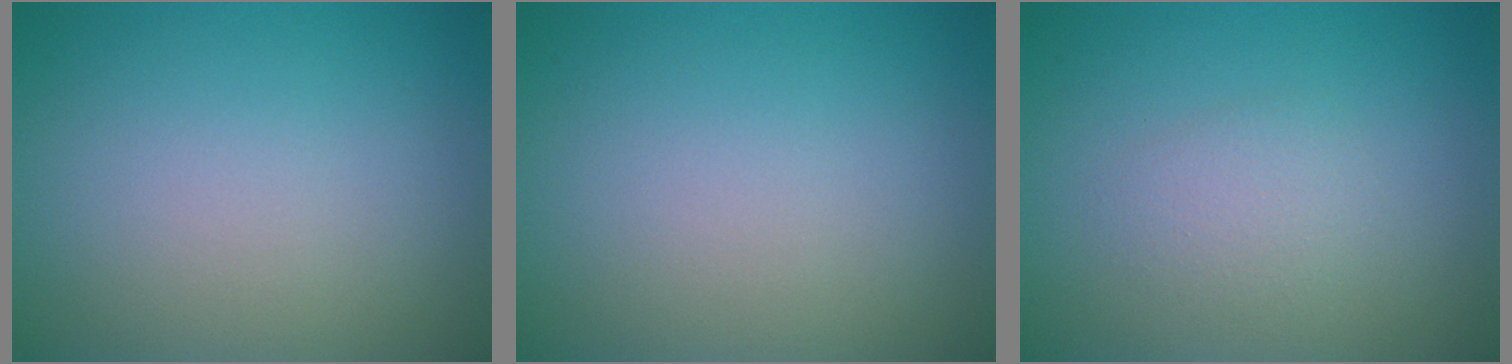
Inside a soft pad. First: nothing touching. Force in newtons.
{"total": 0.0}
{"total": 1.6, "press": 1.6, "slide": 0.1}